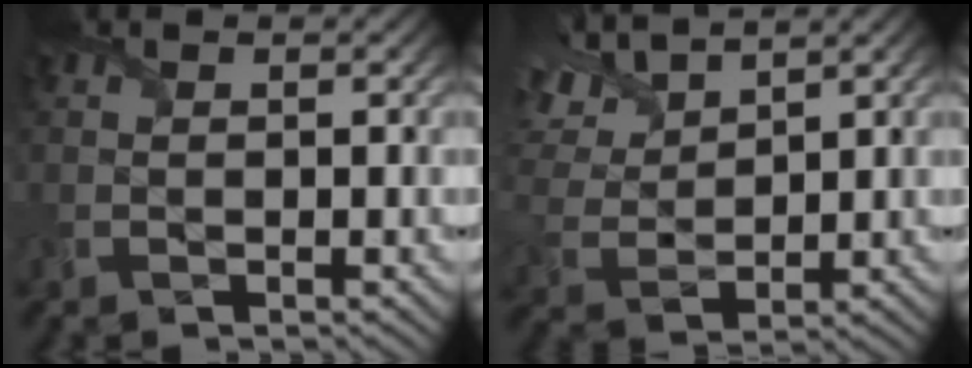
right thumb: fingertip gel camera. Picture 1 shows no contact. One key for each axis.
{"total": 8.0, "fx": 5.8, "fy": 3.0, "fz": 4.5, "tx": -0.125, "ty": 0.018, "tz": 0.111}